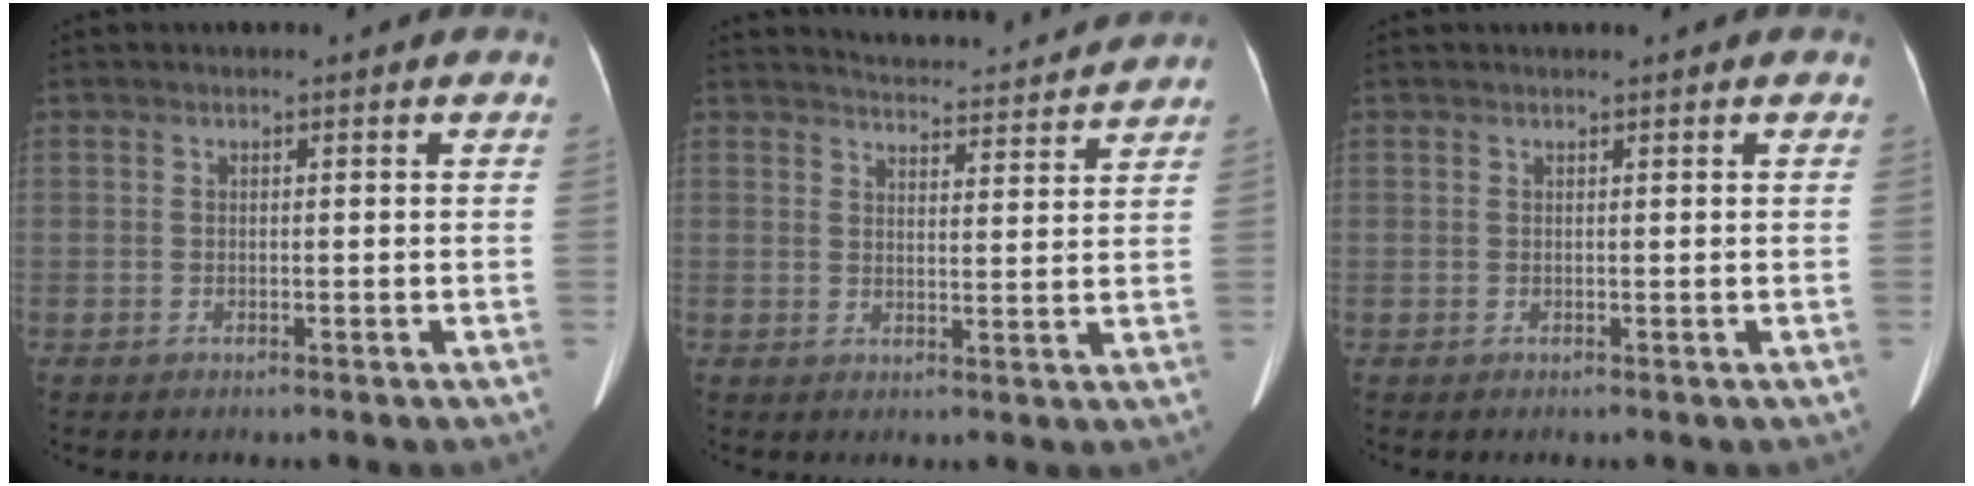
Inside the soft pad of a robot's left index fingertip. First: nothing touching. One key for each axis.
{"total": 9.7, "fx": 9.6, "fy": 0.3, "fz": 1.8, "tx": -0.033, "ty": 0.003, "tz": 0.123}
{"total": 1.2, "fx": 1.0, "fy": 0.0, "fz": 0.7, "tx": -0.011, "ty": 0.012, "tz": 0.014}